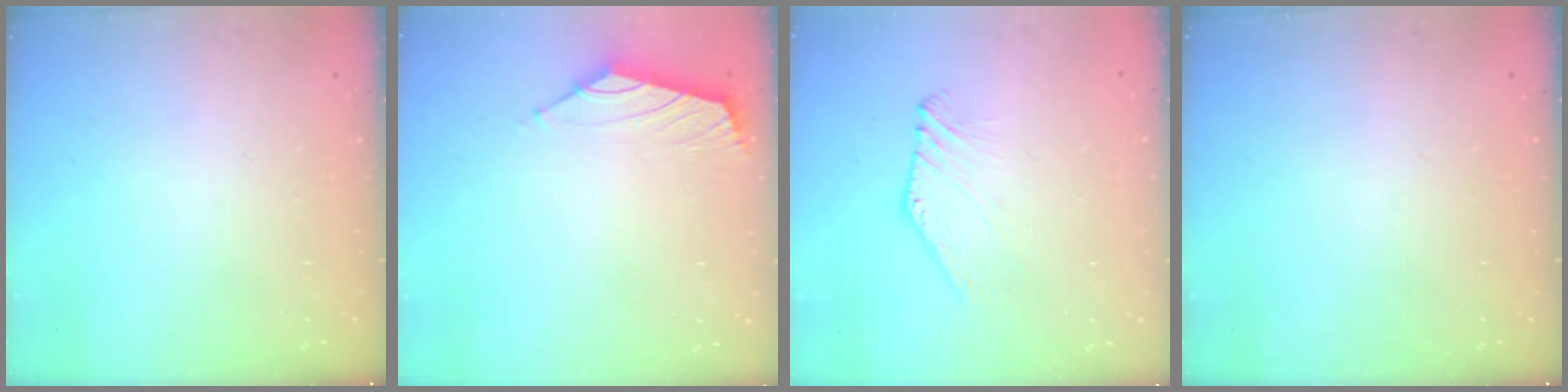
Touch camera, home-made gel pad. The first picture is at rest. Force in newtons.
{"total": 1.7, "press": 1.5, "slide": 0.7}
{"total": 2.1, "press": 2.1, "slide": 0.1}
{"total": 0.0}